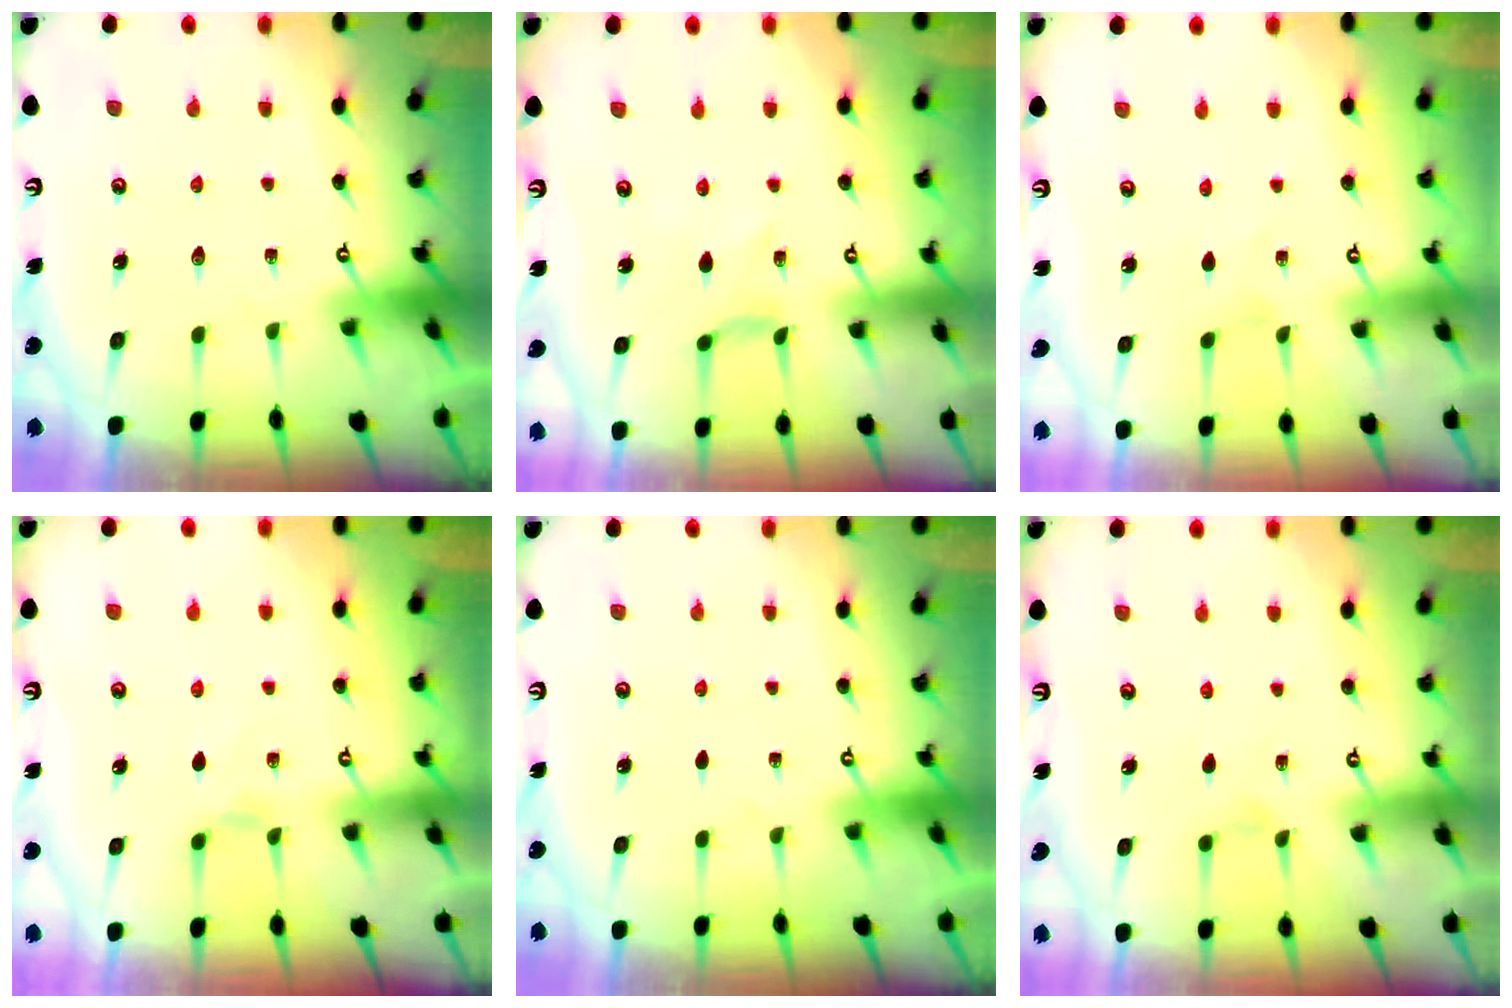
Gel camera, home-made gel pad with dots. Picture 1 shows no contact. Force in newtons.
{"total": 3.1, "press": 3.1, "slide": 0.5}
{"total": 0.7, "press": 0.7, "slide": 0.2}
{"total": 3.0, "press": 2.9, "slide": 0.5}
{"total": 0.0}
{"total": 2.0, "press": 2.0, "slide": 0.4}